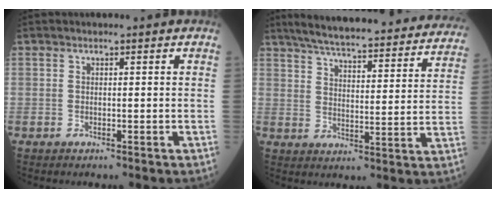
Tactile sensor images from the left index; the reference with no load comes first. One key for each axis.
{"total": 30.7, "fx": 27.7, "fy": 4.4, "fz": 12.6, "tx": -0.191, "ty": -0.039, "tz": 0.342}